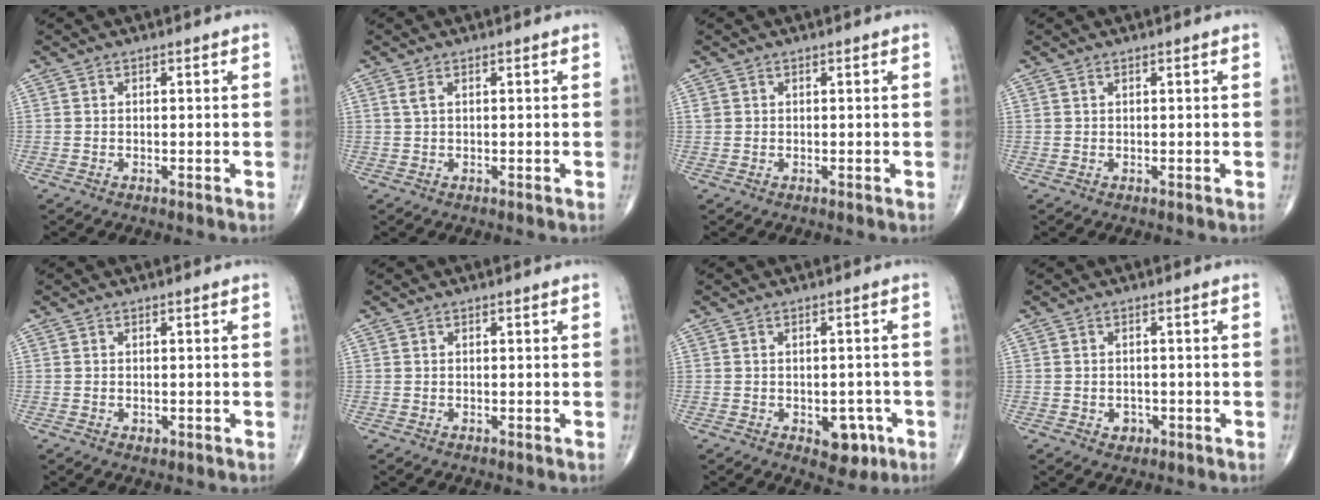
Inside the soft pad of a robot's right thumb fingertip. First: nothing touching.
{"total": 1.2, "force": [0.5, 0.4, 1.0], "torque": [-0.028, 0.009, 0.013]}
{"total": 0.7, "force": [0.3, 0.6, 0.2], "torque": [0.003, 0.003, 0.006]}
{"total": 0.0}
{"total": 0.9, "force": [-0.2, 0.7, 0.6], "torque": [-0.006, 0.000, -0.001]}
{"total": 0.0}
{"total": 5.7, "force": [-2.2, 3.5, 3.9], "torque": [-0.019, 0.009, -0.021]}
{"total": 2.1, "force": [-0.8, 1.7, 0.9], "torque": [-0.004, 0.004, -0.006]}